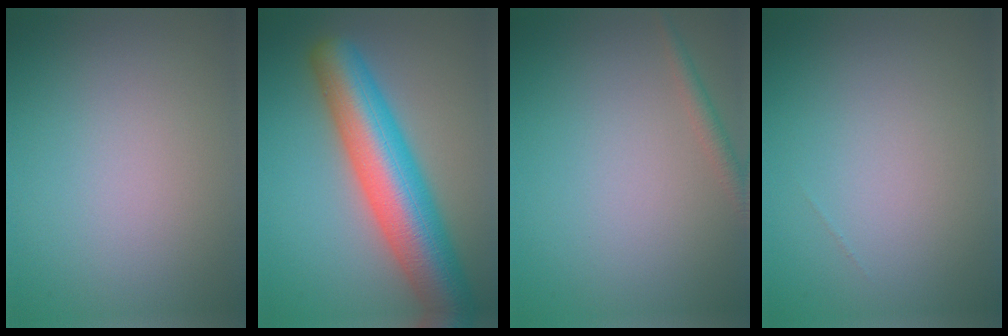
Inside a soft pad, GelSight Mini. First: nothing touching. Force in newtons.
{"total": 10.2, "press": 10.2, "slide": 0.2}
{"total": 1.4, "press": 1.4, "slide": 0.0}
{"total": 0.0}